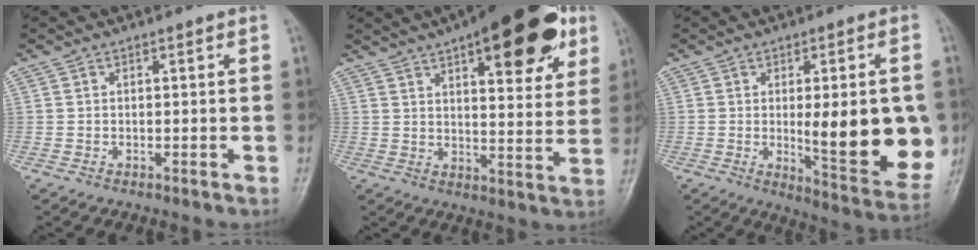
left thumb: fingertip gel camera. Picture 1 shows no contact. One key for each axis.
{"total": 22.0, "fx": 11.5, "fy": 8.0, "fz": 16.9, "tx": -0.202, "ty": -0.021, "tz": 0.159}
{"total": 18.6, "fx": -0.7, "fy": 5.8, "fz": 17.6, "tx": -0.211, "ty": -0.031, "tz": 0.006}